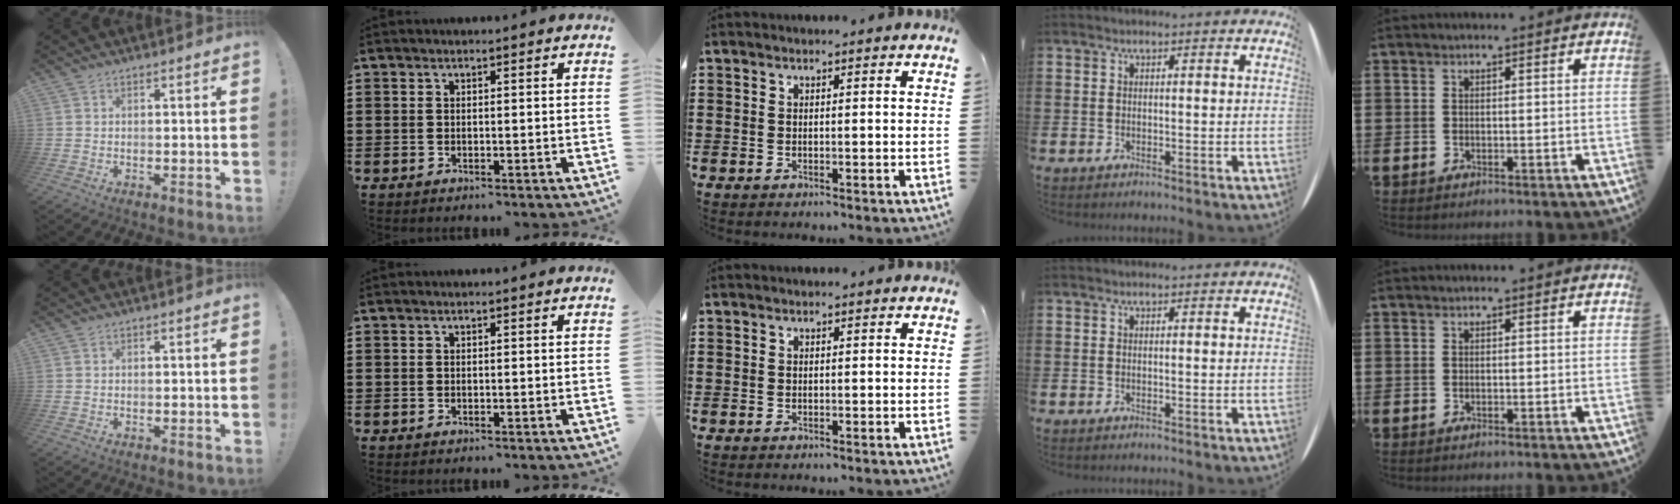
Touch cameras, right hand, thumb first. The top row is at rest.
{}